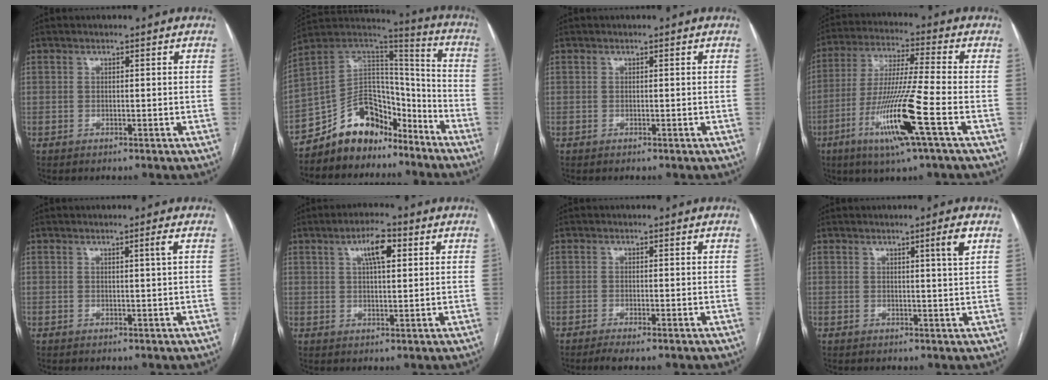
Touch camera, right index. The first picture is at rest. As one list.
[{"total": 14.6, "force": [-11.3, 7.7, 5.1], "torque": [-0.081, 0.072, -0.199]}, {"total": 0.0}, {"total": 14.4, "force": [-5.8, -1.0, 13.2], "torque": [-0.269, -0.021, -0.111]}, {"total": 1.2, "force": [0.4, -0.5, 1.0], "torque": [-0.020, -0.003, 0.011]}, {"total": 5.4, "force": [2.2, 1.5, 4.7], "torque": [-0.085, 0.011, 0.038]}, {"total": 2.2, "force": [-1.6, 0.0, 1.6], "torque": [-0.025, -0.004, -0.028]}, {"total": 2.7, "force": [1.2, -0.7, 2.3], "torque": [-0.033, -0.008, 0.021]}]